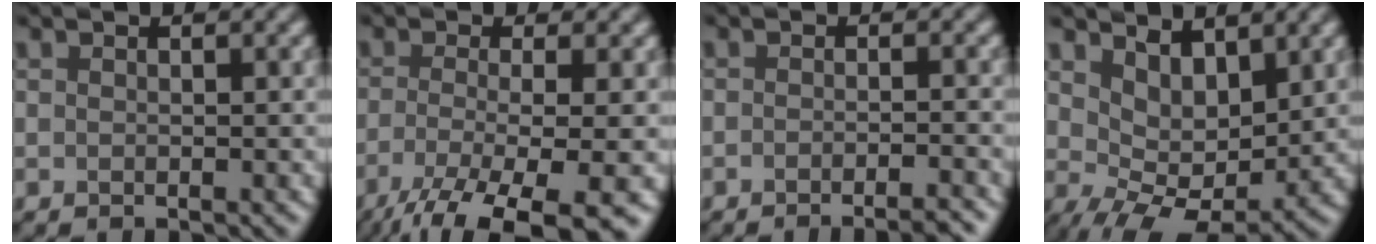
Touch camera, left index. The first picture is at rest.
{"total": 10.8, "force": [-5.8, 2.9, 8.6], "torque": [-0.130, -0.031, -0.086]}
{"total": 2.8, "force": [-2.2, 0.3, 1.7], "torque": [-0.014, 0.003, -0.040]}
{"total": 5.4, "force": [1.9, 2.9, 4.2], "torque": [-0.079, -0.015, 0.038]}